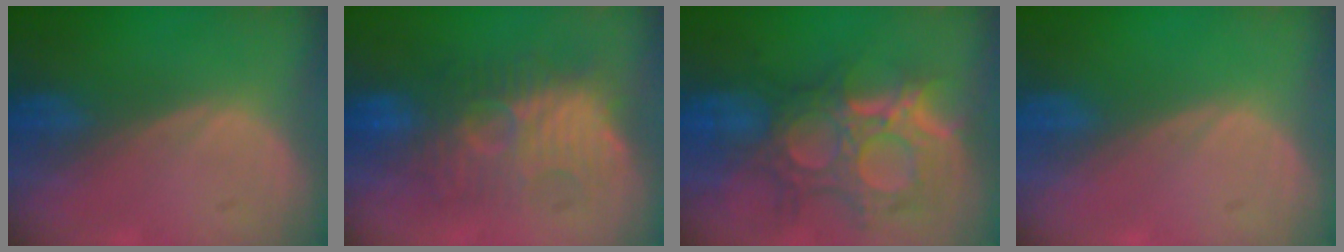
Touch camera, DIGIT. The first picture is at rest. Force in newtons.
{"total": 9.8, "press": 9.8, "slide": 0.8}
{"total": 12.0, "press": 10.7, "slide": 5.3}
{"total": 0.0}